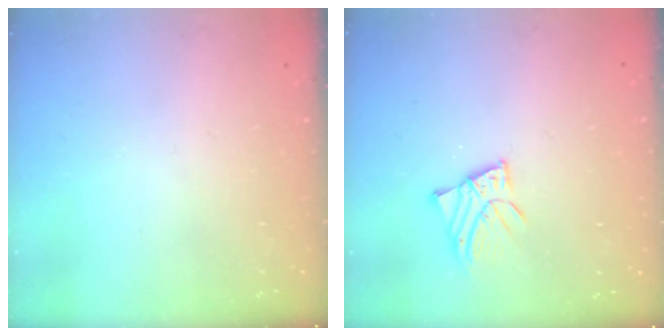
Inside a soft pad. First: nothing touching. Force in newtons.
{"total": 3.6, "press": 3.6, "slide": 0.2}